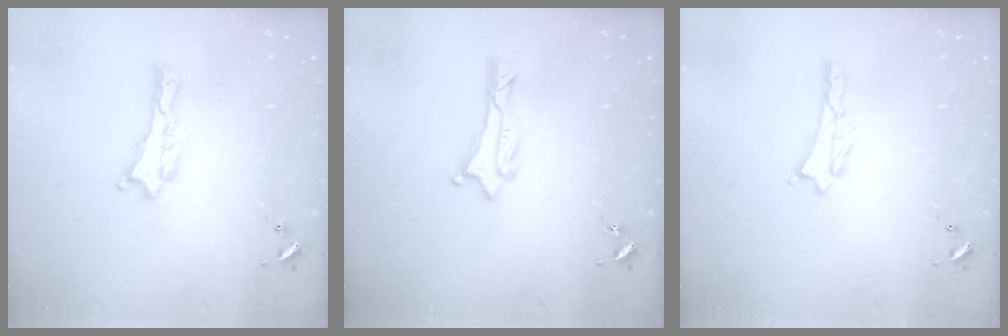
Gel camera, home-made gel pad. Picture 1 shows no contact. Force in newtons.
{"total": 1.1, "press": 1.1, "slide": 0.1}
{"total": 0.5, "press": 0.5, "slide": 0.2}